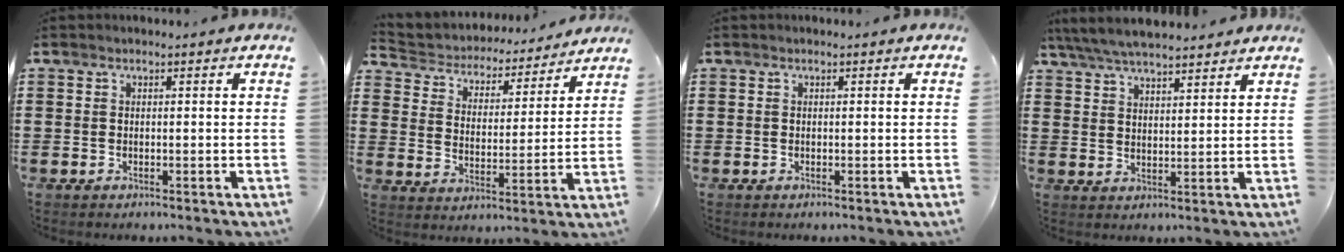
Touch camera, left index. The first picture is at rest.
{"total": 4.2, "force": [4.1, 0.7, 0.1], "torque": [-0.028, -0.036, 0.064]}
{"total": 0.0}
{"total": 5.6, "force": [5.3, 0.7, 1.9], "torque": [-0.053, -0.014, 0.098]}